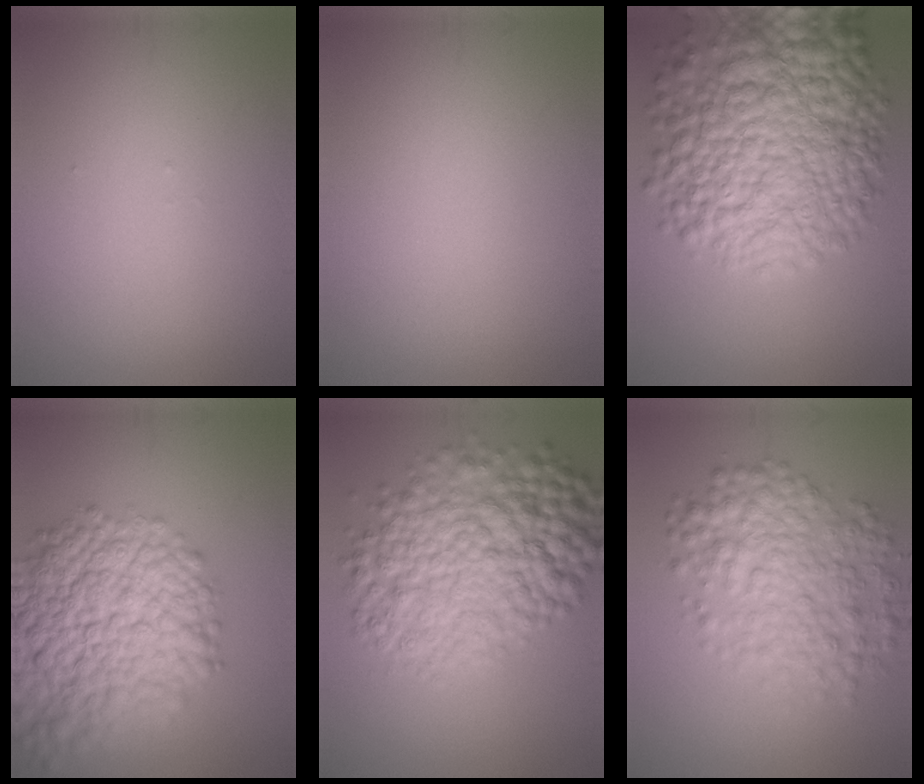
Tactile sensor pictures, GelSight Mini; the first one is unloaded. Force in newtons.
{"total": 0.0}
{"total": 14.7, "press": 14.7, "slide": 0.5}
{"total": 13.5, "press": 13.5, "slide": 0.6}
{"total": 10.8, "press": 10.8, "slide": 0.2}
{"total": 6.7, "press": 6.7, "slide": 0.1}